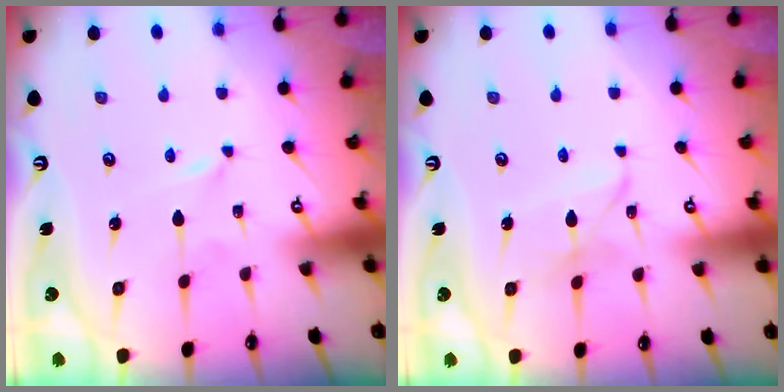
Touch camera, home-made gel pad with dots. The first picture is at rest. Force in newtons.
{"total": 6.1, "press": 6.1, "slide": 0.5}